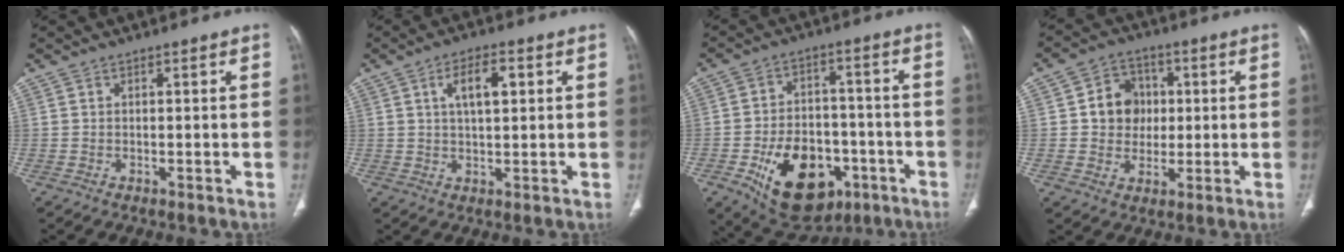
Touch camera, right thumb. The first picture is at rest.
{"total": 6.1, "force": [1.9, 2.6, 5.2], "torque": [-0.084, 0.002, 0.032]}
{"total": 18.7, "force": [-7.7, 12.0, 12.2], "torque": [-0.157, 0.027, -0.104]}
{"total": 8.7, "force": [0.9, 7.7, 4.0], "torque": [-0.022, 0.005, 0.009]}